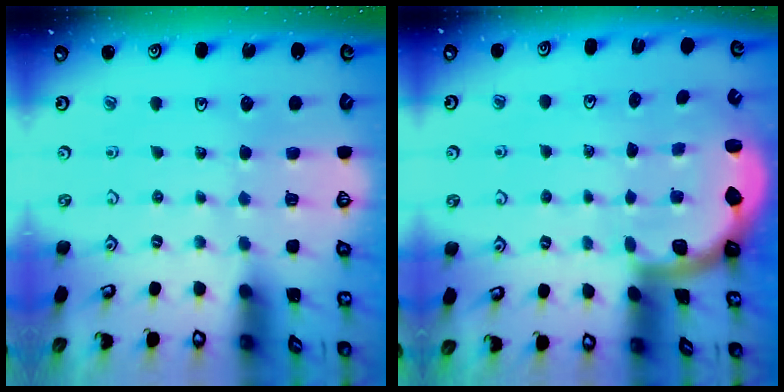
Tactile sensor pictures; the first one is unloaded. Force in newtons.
{"total": 1.9, "press": 1.8, "slide": 0.5}